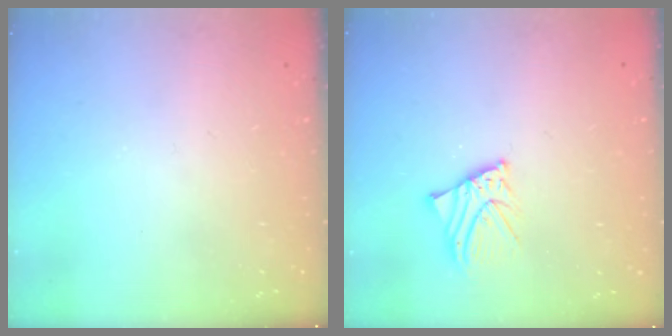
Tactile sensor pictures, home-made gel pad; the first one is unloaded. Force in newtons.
{"total": 3.9, "press": 3.9, "slide": 0.5}